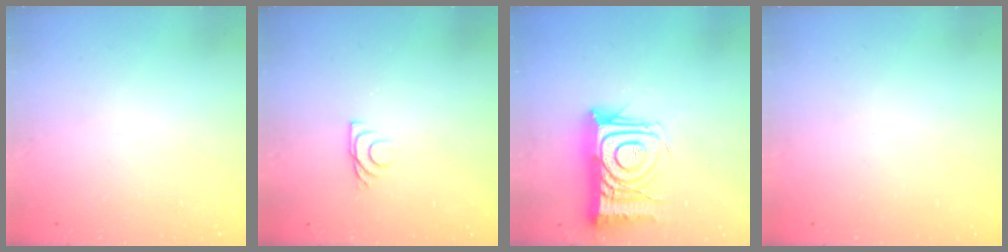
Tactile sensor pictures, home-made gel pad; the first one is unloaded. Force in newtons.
{"total": 5.3, "press": 5.3, "slide": 0.6}
{"total": 15.4, "press": 15.3, "slide": 1.4}
{"total": 0.0}